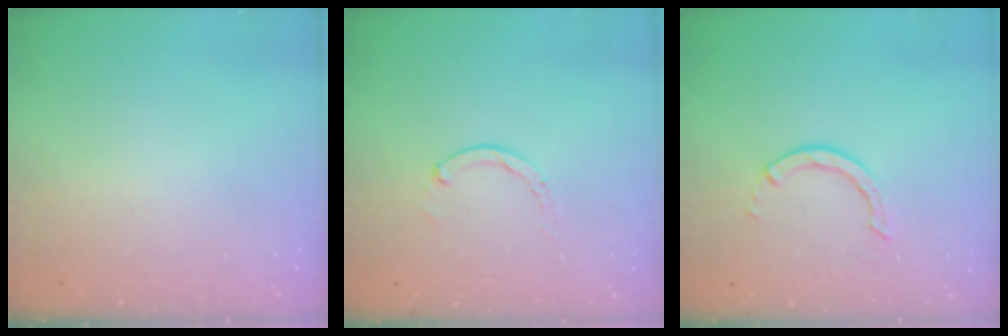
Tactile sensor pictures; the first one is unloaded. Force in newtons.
{"total": 1.2, "press": 1.2, "slide": 0.3}
{"total": 2.8, "press": 2.8, "slide": 0.2}